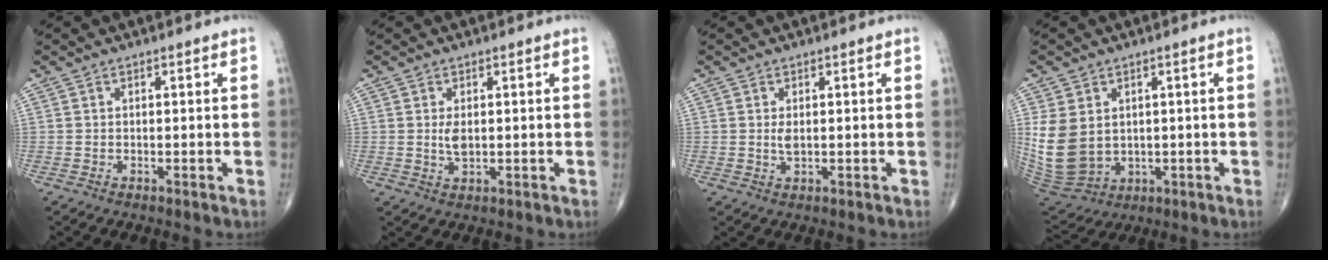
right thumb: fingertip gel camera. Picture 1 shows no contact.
{"total": 2.6, "force": [0.3, 1.3, 2.2], "torque": [-0.042, -0.006, 0.007]}
{"total": 1.7, "force": [0.2, 0.8, 1.5], "torque": [-0.029, -0.004, 0.006]}
{"total": 11.4, "force": [1.4, 8.8, 7.0], "torque": [-0.130, -0.015, 0.053]}